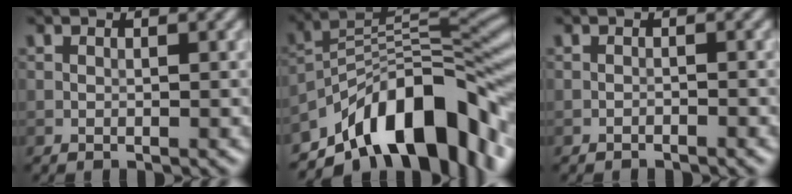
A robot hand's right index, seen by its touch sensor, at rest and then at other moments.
{"total": 13.0, "force": [-8.1, 5.3, 8.6], "torque": [-0.121, 0.018, -0.155]}
{"total": 0.5, "force": [-0.5, 0.1, 0.1], "torque": [0.001, 0.002, -0.010]}